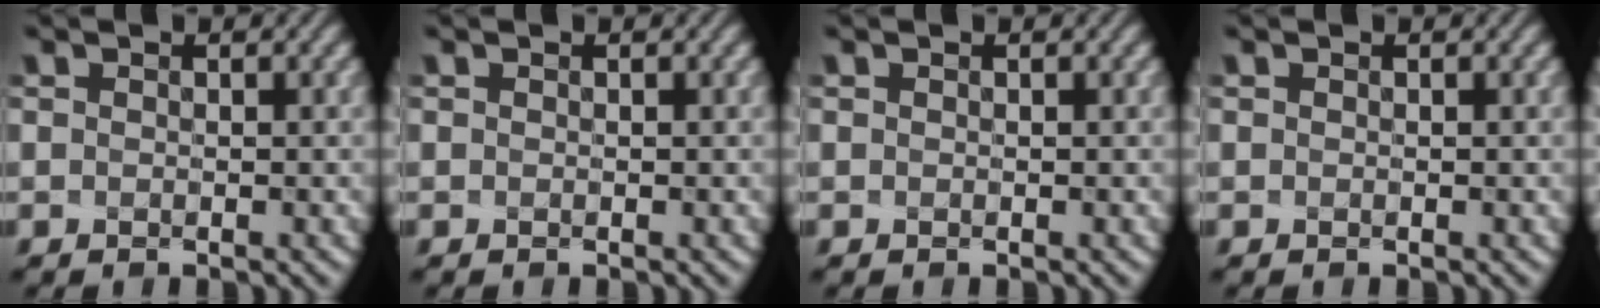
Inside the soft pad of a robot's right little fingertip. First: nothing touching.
{"total": 0.0}
{"total": 0.0}
{"total": 0.0}